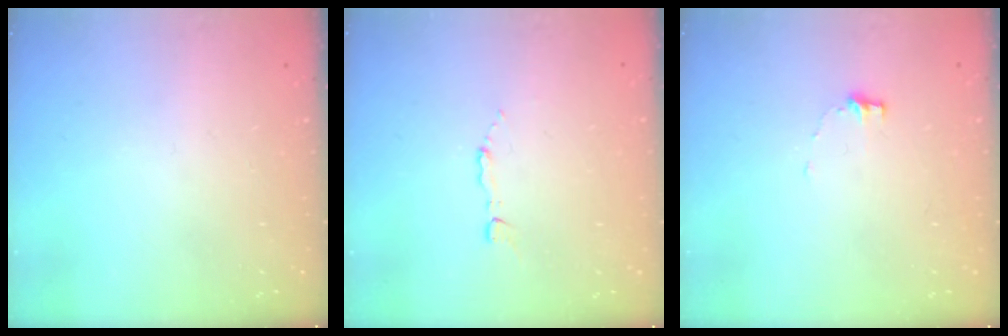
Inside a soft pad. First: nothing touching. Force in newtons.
{"total": 1.8, "press": 1.8, "slide": 0.2}
{"total": 6.2, "press": 6.2, "slide": 0.4}